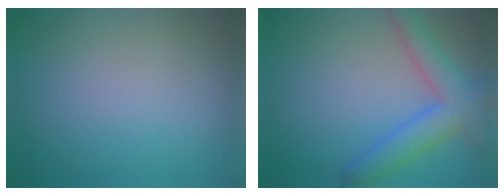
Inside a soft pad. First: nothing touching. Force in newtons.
{"total": 5.2, "press": 5.2, "slide": 0.2}